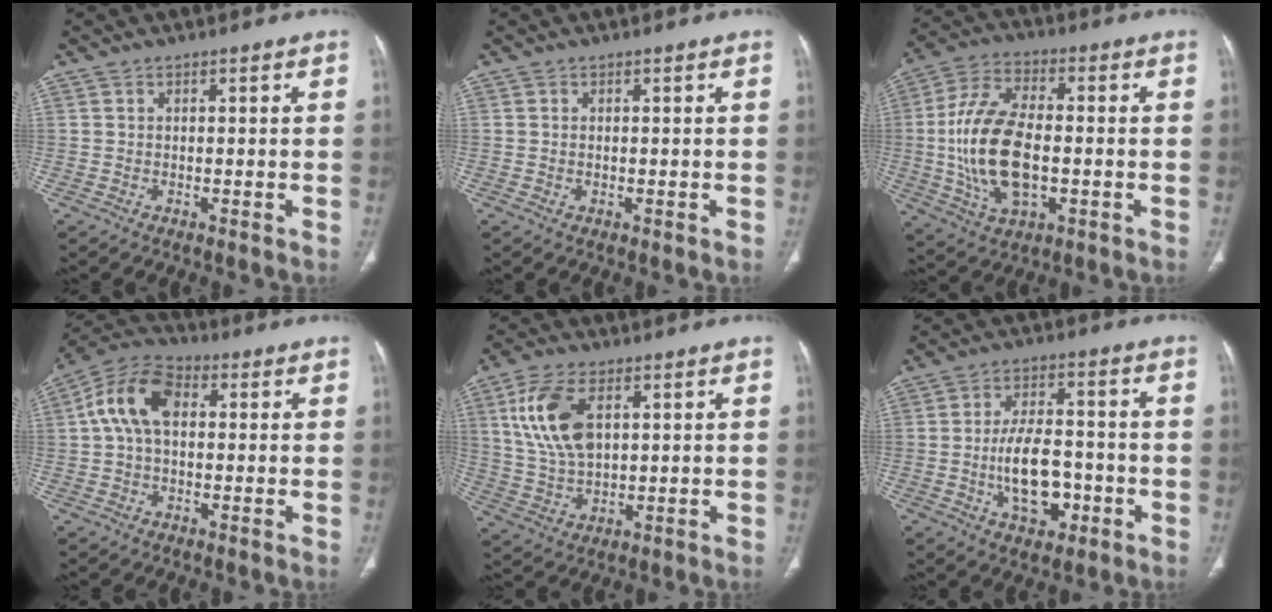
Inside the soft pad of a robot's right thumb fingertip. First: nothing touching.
{"total": 0.6, "force": [-0.1, 0.3, 0.5], "torque": [-0.014, 0.001, 0.002]}
{"total": 17.8, "force": [-1.5, 9.4, 15.0], "torque": [-0.297, 0.012, -0.023]}
{"total": 11.1, "force": [1.6, 7.0, 8.5], "torque": [-0.162, 0.031, 0.022]}
{"total": 12.6, "force": [3.9, 6.9, 9.8], "torque": [-0.194, -0.007, 0.081]}
{"total": 11.3, "force": [-2.9, 6.3, 8.9], "torque": [-0.135, 0.022, -0.043]}